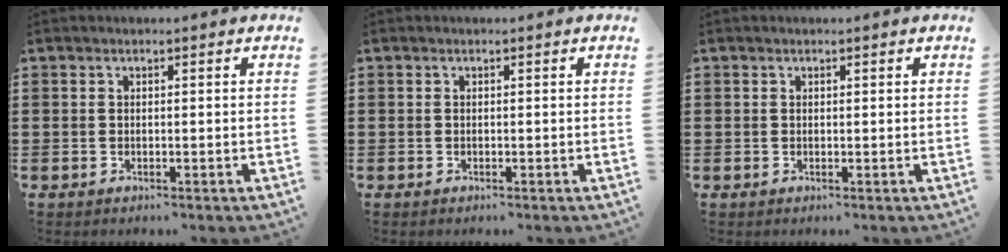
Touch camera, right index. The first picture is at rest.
{"total": 0.0}
{"total": 0.6, "force": [0.3, 0.5, 0.0], "torque": [-0.001, 0.004, 0.005]}